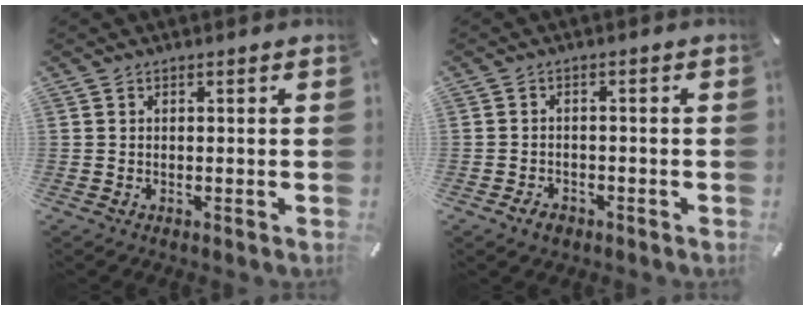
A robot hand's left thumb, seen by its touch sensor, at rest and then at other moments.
{"total": 2.8, "force": [-1.8, 1.8, 1.2], "torque": [-0.028, 0.006, -0.036]}